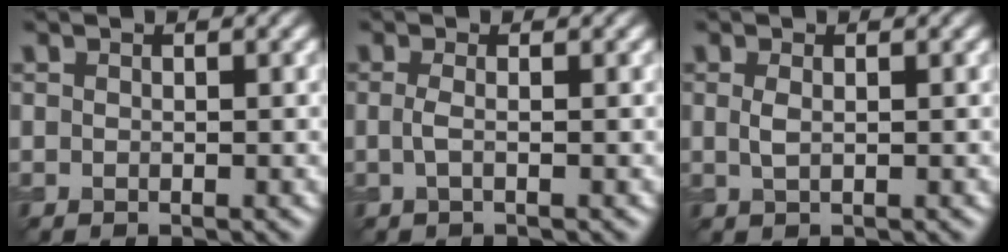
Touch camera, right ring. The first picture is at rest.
{"total": 1.2, "force": [-0.1, 0.4, 1.2], "torque": [-0.025, -0.004, -0.005]}
{"total": 1.0, "force": [0.2, 0.4, 0.9], "torque": [-0.022, -0.001, 0.004]}